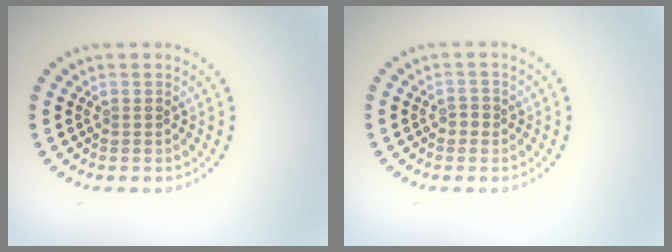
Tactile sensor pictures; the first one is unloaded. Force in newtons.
{"total": 1.0, "press": 0.9, "slide": 0.3}